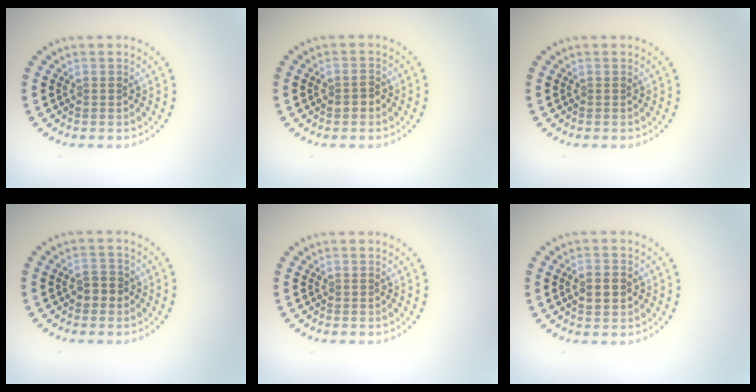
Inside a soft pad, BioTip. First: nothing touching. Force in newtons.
{"total": 1.4, "press": 1.4, "slide": 0.3}
{"total": 0.0}
{"total": 1.9, "press": 1.7, "slide": 0.7}
{"total": 0.0}
{"total": 3.1, "press": 3.1, "slide": 0.1}